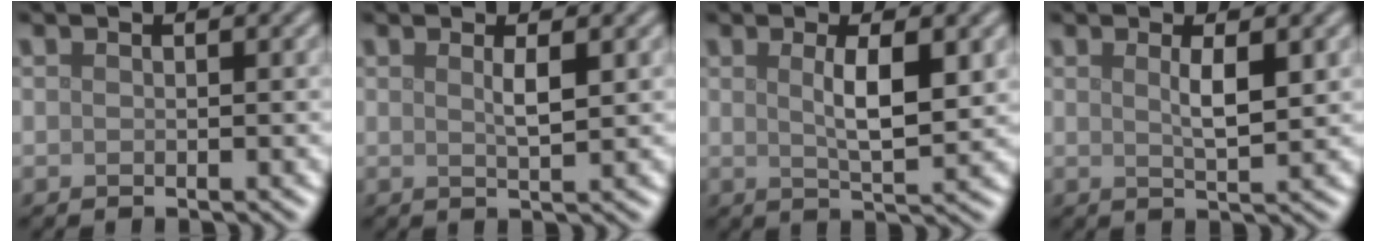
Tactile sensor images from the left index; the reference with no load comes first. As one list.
[{"total": 1.6, "force": [0.6, 0.3, 1.5], "torque": [-0.026, -0.001, 0.007]}, {"total": 4.1, "force": [0.9, 1.0, 3.8], "torque": [-0.065, -0.002, 0.018]}, {"total": 2.5, "force": [0.8, 0.5, 2.3], "torque": [-0.040, -0.002, 0.014]}]